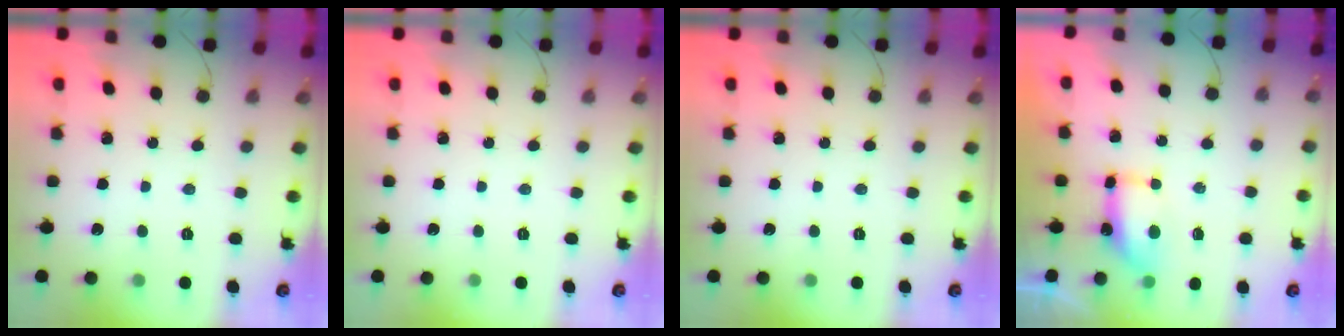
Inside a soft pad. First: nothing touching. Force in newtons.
{"total": 0.0}
{"total": 0.0}
{"total": 7.1, "press": 7.1, "slide": 0.5}